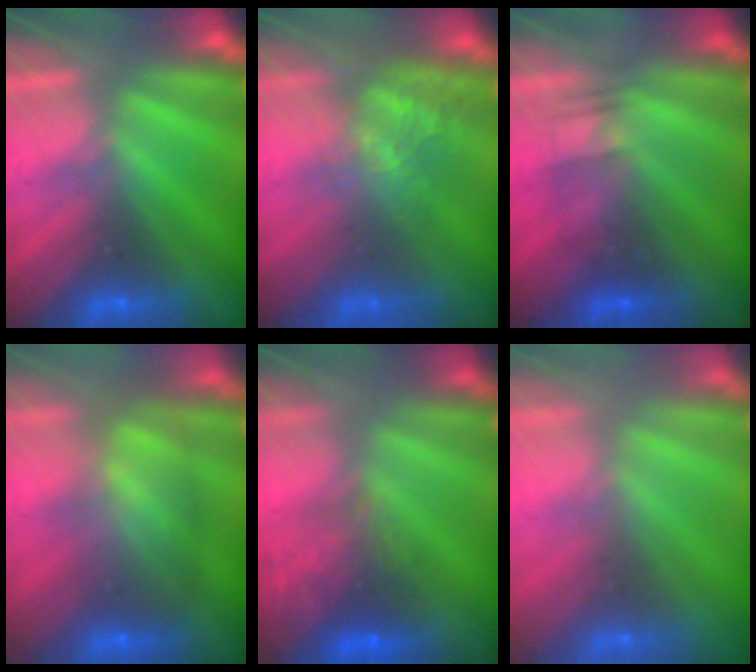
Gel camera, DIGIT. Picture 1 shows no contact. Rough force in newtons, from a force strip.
{"total": 4.4}
{"total": 2.2}
{"total": 6.6}
{"total": 11.3}
{"total": 6.6}